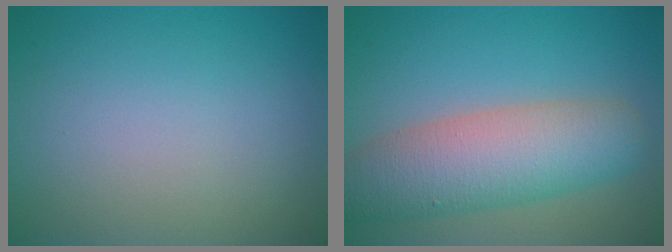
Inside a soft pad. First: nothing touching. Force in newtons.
{"total": 7.8, "press": 7.8, "slide": 0.5}